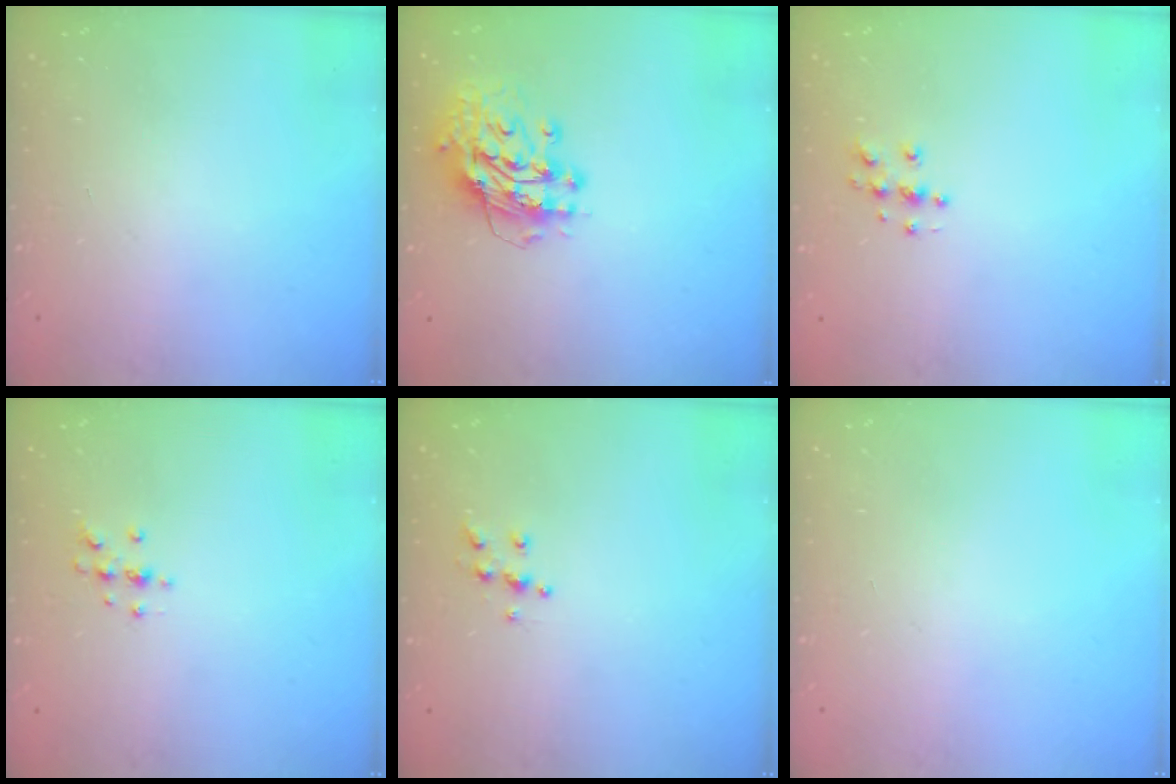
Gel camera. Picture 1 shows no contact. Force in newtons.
{"total": 12.9, "press": 12.8, "slide": 1.2}
{"total": 4.6, "press": 4.6, "slide": 0.2}
{"total": 4.1, "press": 4.1, "slide": 0.4}
{"total": 5.9, "press": 5.9, "slide": 0.5}
{"total": 0.0}